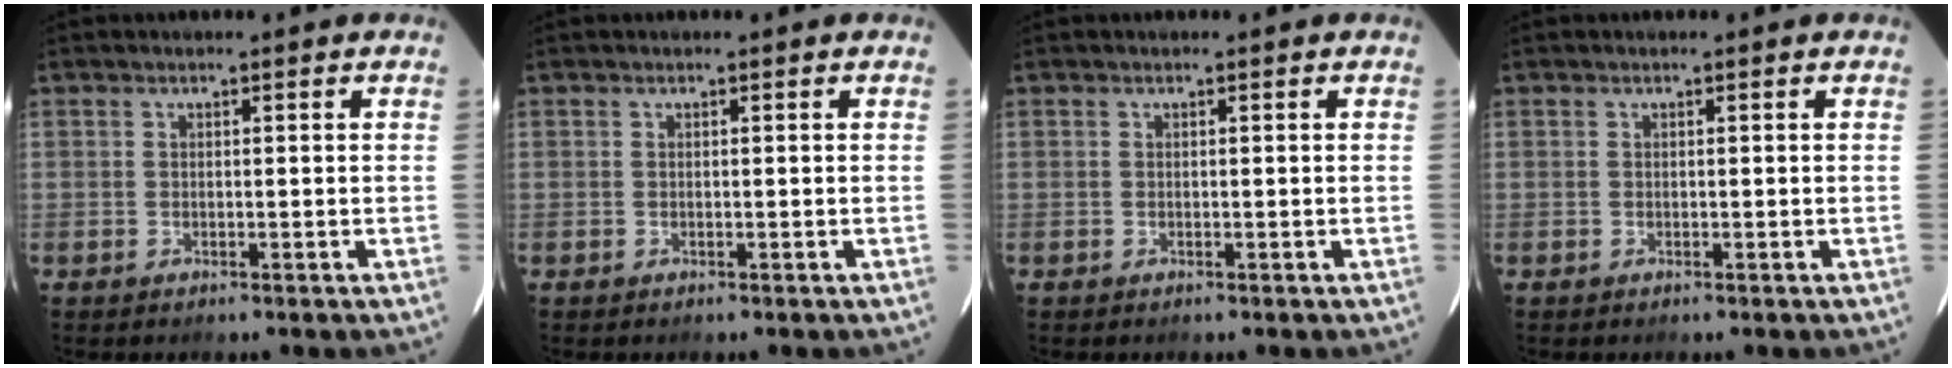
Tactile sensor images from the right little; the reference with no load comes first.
{"total": 0.0}
{"total": 0.0}
{"total": 0.0}